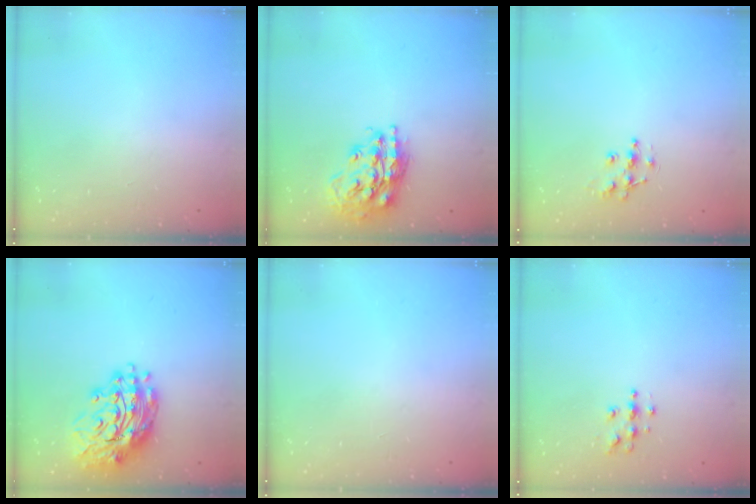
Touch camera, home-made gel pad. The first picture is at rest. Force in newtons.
{"total": 18.4, "press": 18.3, "slide": 1.7}
{"total": 8.5, "press": 8.4, "slide": 0.6}
{"total": 16.6, "press": 16.5, "slide": 1.7}
{"total": 0.0}
{"total": 4.9, "press": 4.9, "slide": 0.1}